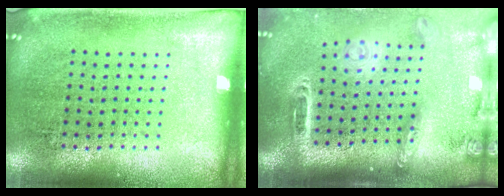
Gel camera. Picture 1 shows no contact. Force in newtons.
{"total": 2.5, "press": 1.9, "slide": 1.7}